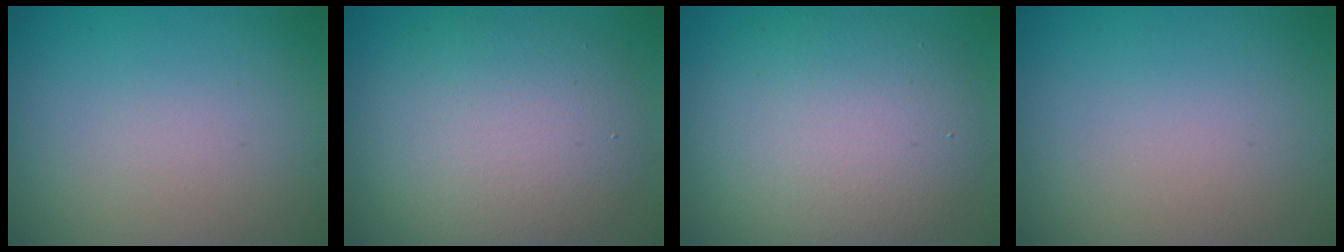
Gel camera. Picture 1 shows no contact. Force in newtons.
{"total": 8.1, "press": 8.1, "slide": 0.5}
{"total": 9.0, "press": 8.9, "slide": 0.9}
{"total": 0.0}